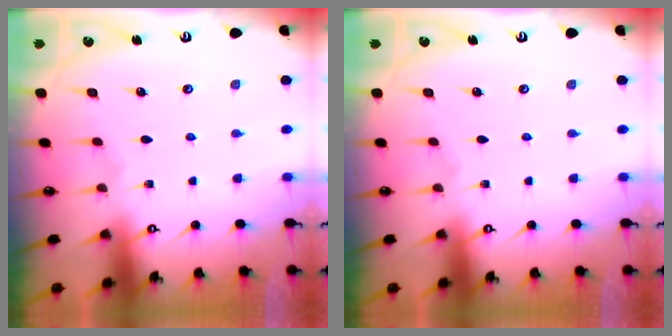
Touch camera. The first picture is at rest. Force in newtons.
{"total": 0.0}